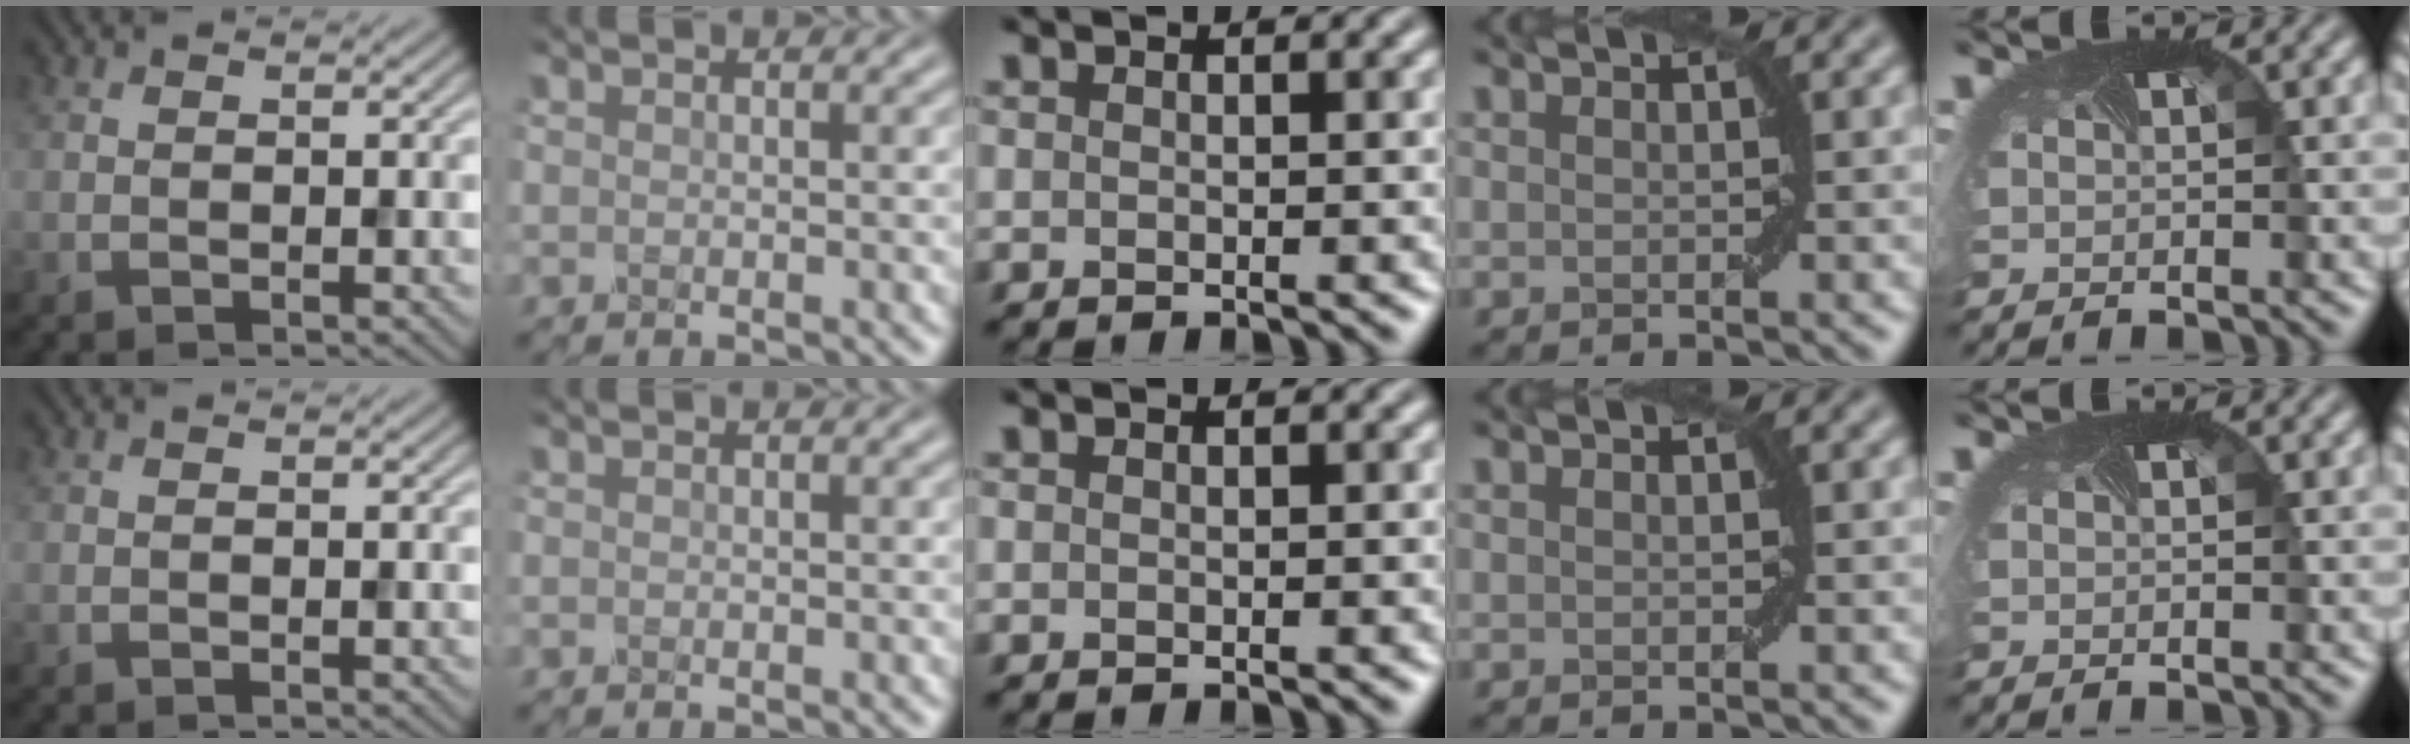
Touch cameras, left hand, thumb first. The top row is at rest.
{}